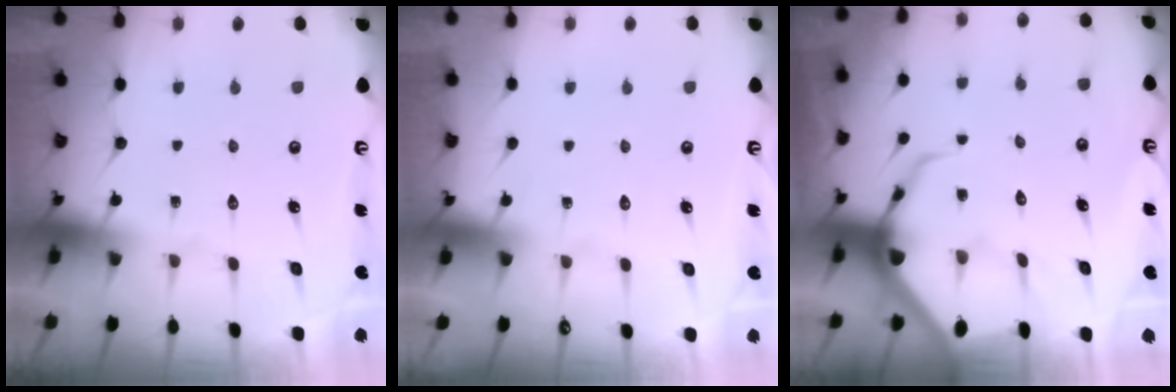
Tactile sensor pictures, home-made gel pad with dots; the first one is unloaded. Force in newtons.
{"total": 4.2, "press": 4.2, "slide": 0.7}
{"total": 8.4, "press": 8.3, "slide": 0.8}